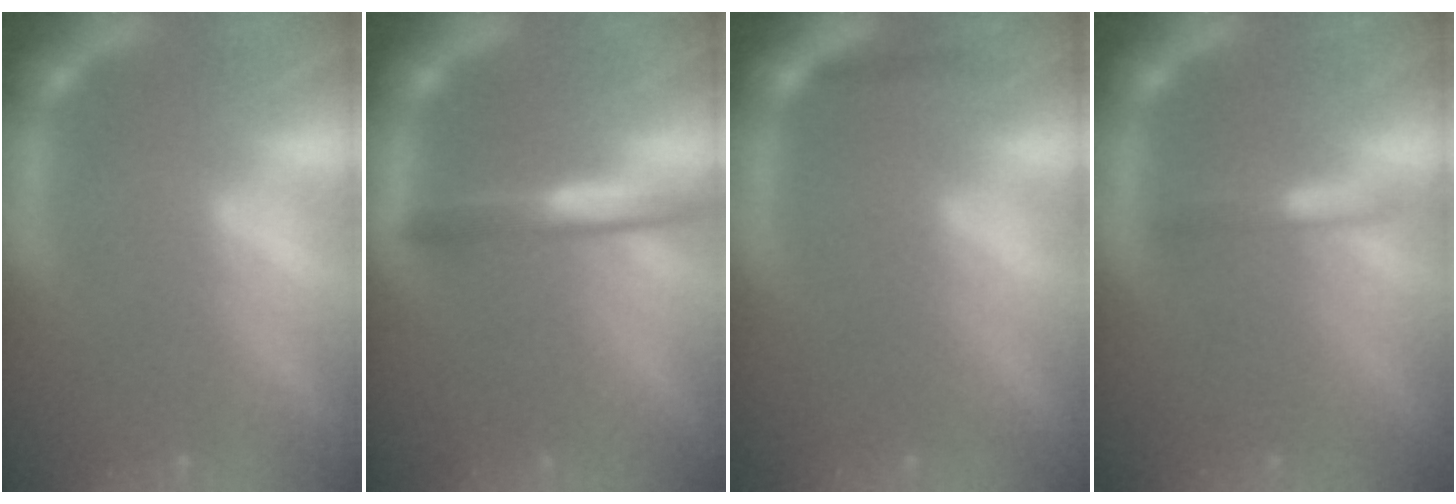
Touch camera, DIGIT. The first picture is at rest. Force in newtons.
{"total": 3.0}
{"total": 0.9}
{"total": 1.4}